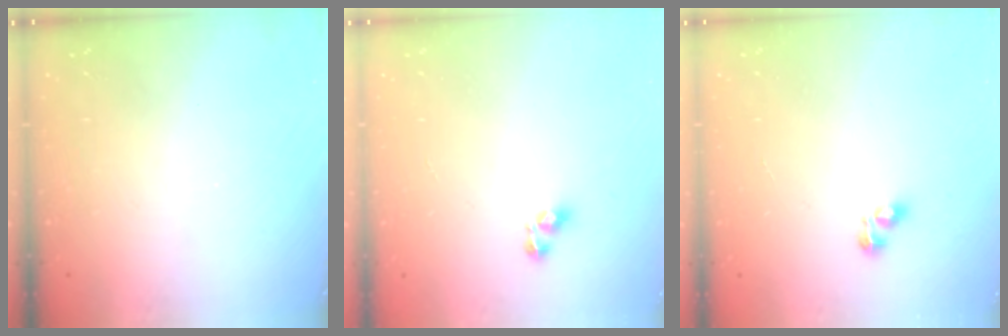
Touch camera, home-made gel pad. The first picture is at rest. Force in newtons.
{"total": 3.7, "press": 3.7, "slide": 0.4}
{"total": 2.1, "press": 2.0, "slide": 0.4}